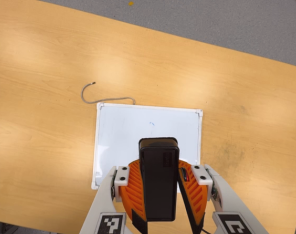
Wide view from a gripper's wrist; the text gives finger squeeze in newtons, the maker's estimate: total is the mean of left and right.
{"total": 10.1, "left": 9.7, "right": 10.5}